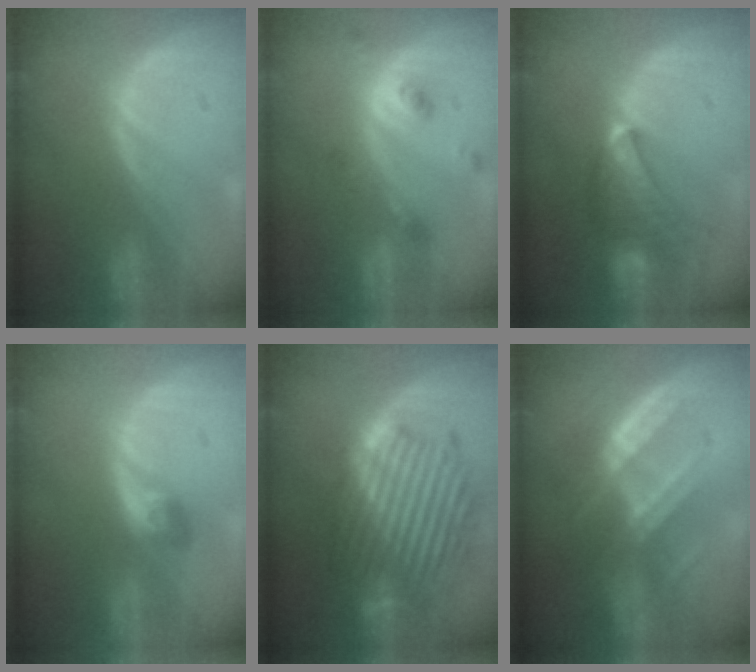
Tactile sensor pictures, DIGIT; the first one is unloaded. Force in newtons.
{"total": 4.9, "press": 4.3, "slide": 2.2}
{"total": 7.0, "press": 6.9, "slide": 1.1}
{"total": 3.0, "press": 2.6, "slide": 1.4}
{"total": 13.1, "press": 13.0, "slide": 1.1}
{"total": 6.9, "press": 6.8, "slide": 1.0}